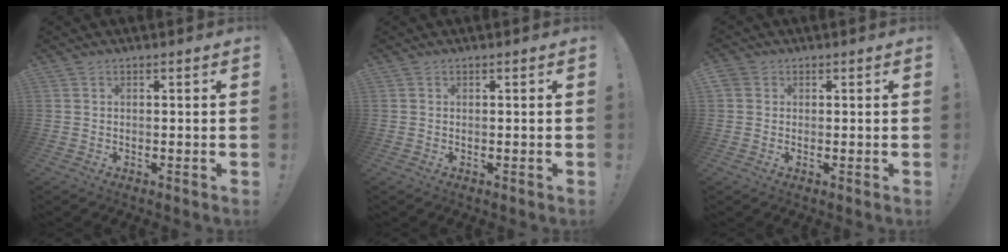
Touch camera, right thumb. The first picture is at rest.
{"total": 0.0}
{"total": 2.2, "force": [0.6, 1.9, 0.8], "torque": [-0.015, 0.002, 0.013]}